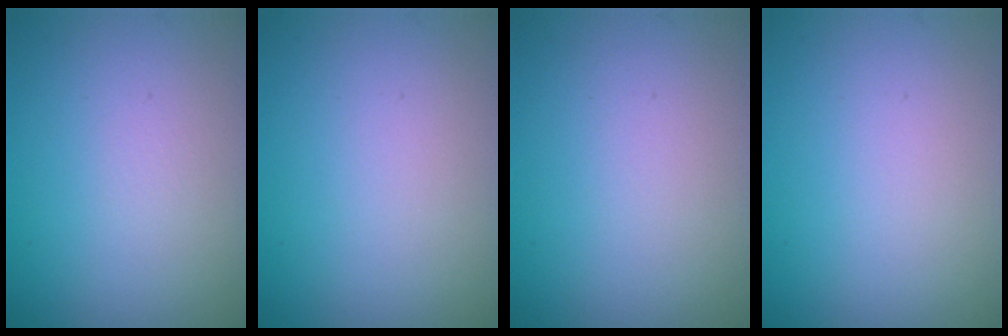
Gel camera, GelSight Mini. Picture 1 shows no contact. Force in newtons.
{"total": 0.0}
{"total": 0.0}
{"total": 0.0}